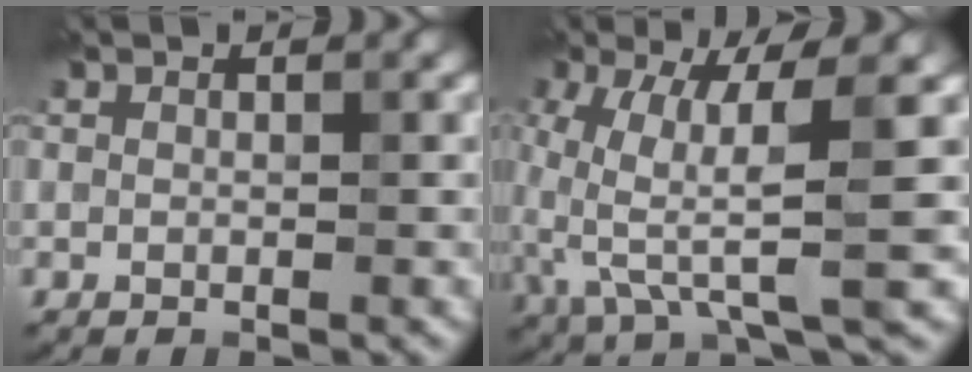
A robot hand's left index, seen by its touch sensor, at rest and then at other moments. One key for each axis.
{"total": 9.2, "fx": -0.1, "fy": 2.4, "fz": 8.8, "tx": -0.180, "ty": 0.002, "tz": 0.003}